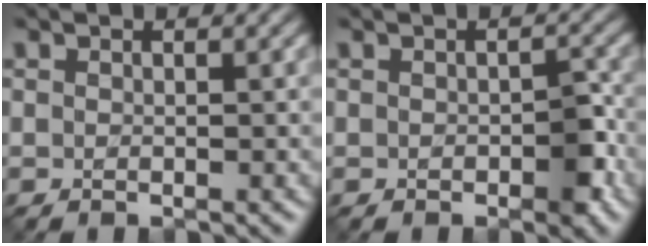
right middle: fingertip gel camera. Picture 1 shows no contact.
{"total": 2.2, "force": [-0.6, 1.1, 1.8], "torque": [-0.023, -0.002, -0.010]}